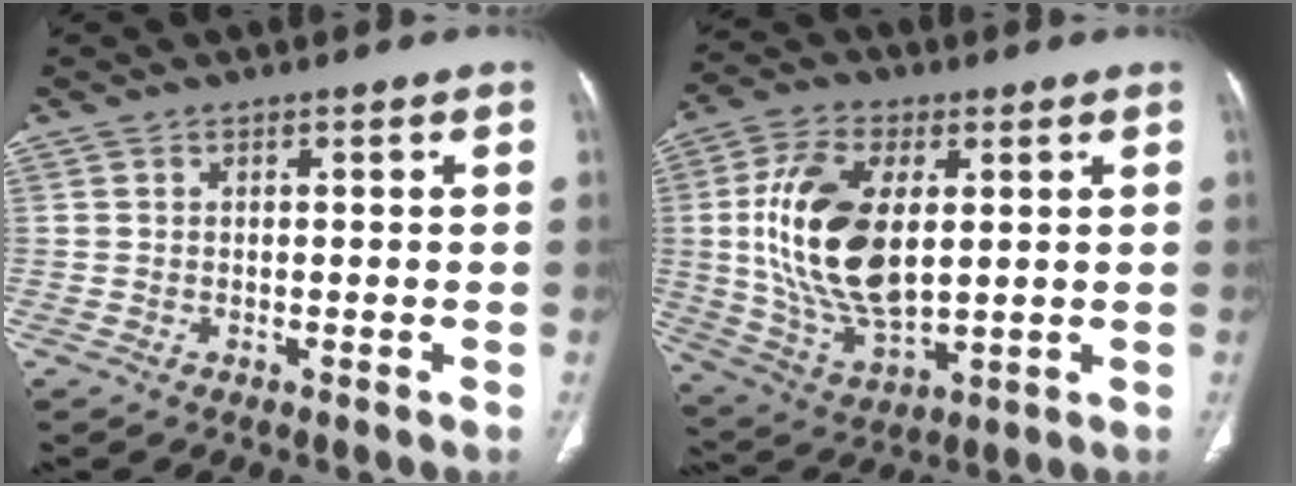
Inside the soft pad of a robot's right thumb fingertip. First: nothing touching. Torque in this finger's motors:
{"motor_torque": [2.19, 2.15, 1.60, -0.91, 0.52]}